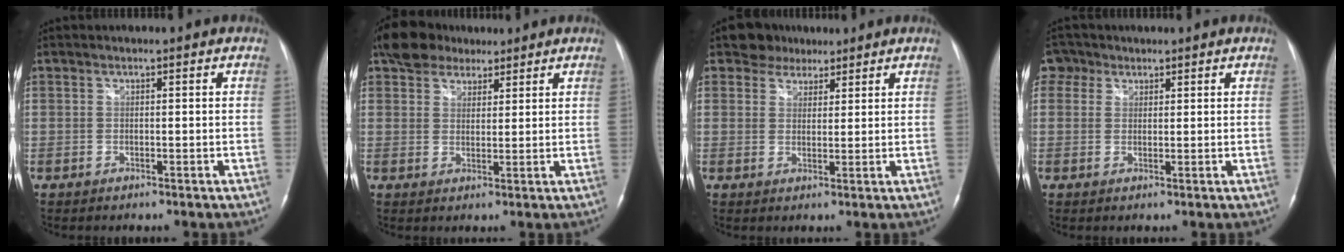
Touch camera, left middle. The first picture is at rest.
{"total": 7.1, "force": [5.4, 4.0, 2.2], "torque": [-0.044, 0.022, 0.098]}
{"total": 4.4, "force": [3.3, 3.0, 0.3], "torque": [-0.007, 0.011, 0.054]}
{"total": 3.0, "force": [1.6, 2.5, 0.3], "torque": [-0.003, 0.010, 0.024]}